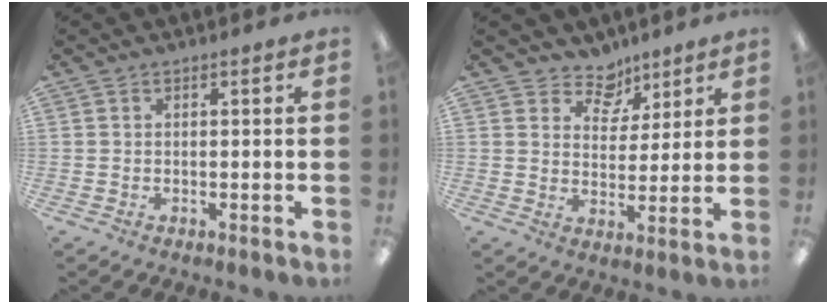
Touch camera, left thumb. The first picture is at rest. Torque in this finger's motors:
{"motor_torque": [-0.06, -0.08, -0.28, -0.29, -0.05]}